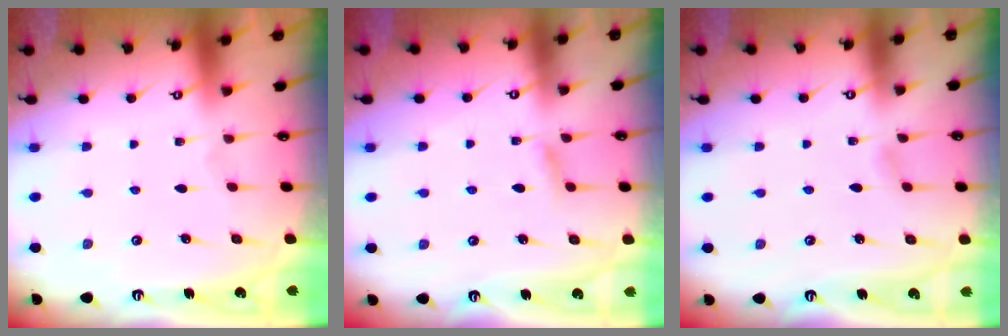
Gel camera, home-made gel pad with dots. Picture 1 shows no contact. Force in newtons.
{"total": 4.4, "press": 4.3, "slide": 0.6}
{"total": 3.6, "press": 3.5, "slide": 0.4}